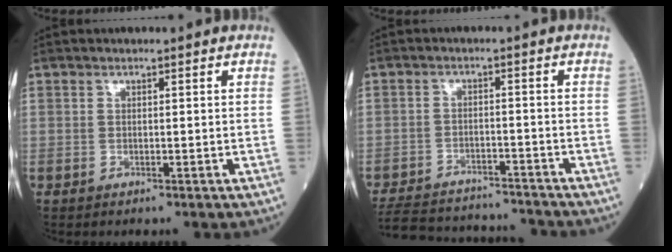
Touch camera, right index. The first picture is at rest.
{"total": 14.9, "force": [-14.2, 3.0, 3.7], "torque": [-0.077, 0.006, -0.199]}